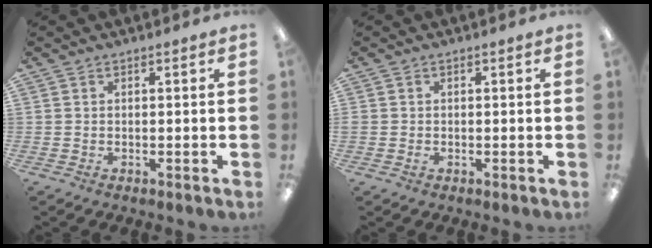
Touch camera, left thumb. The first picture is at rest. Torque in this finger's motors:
{"motor_torque": [-0.06, 0.05, 0.12, -0.25, 0.00]}